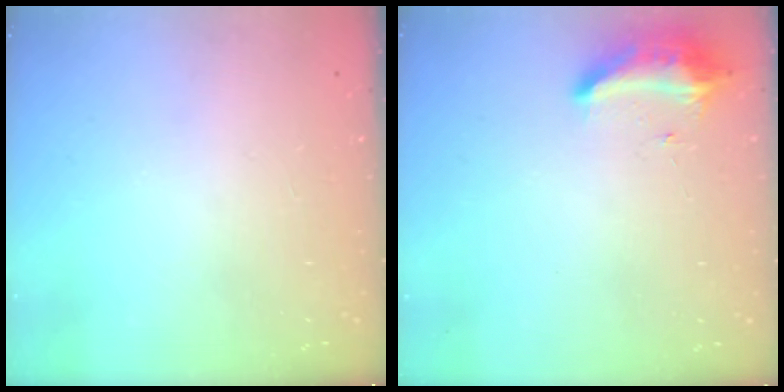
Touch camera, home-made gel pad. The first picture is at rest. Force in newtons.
{"total": 9.3, "press": 9.3, "slide": 0.8}